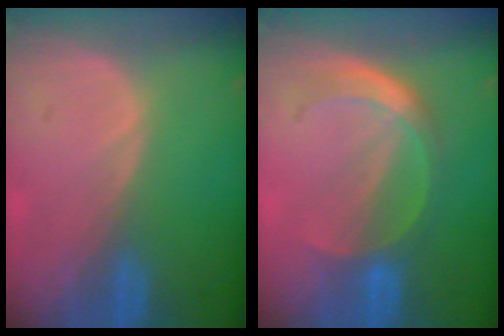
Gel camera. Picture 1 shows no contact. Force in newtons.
{"total": 5.7, "press": 5.2, "slide": 2.5}